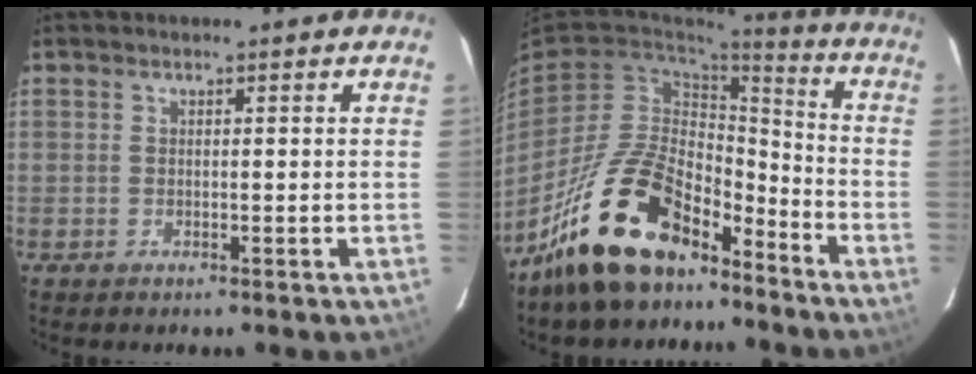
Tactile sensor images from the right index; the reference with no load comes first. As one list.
[{"total": 19.3, "force": [-13.8, 8.6, 10.4], "torque": [-0.206, 0.017, -0.233]}]